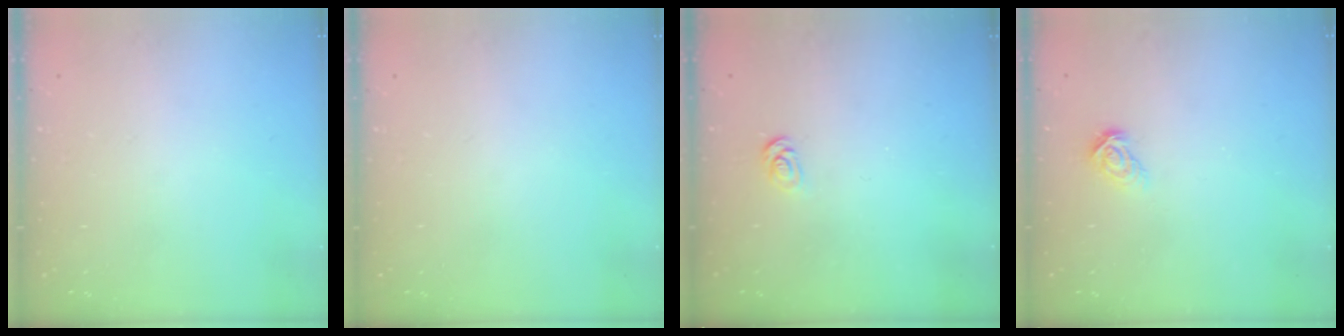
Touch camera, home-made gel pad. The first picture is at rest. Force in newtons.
{"total": 0.0}
{"total": 2.6, "press": 2.6, "slide": 0.4}
{"total": 6.2, "press": 6.2, "slide": 0.4}